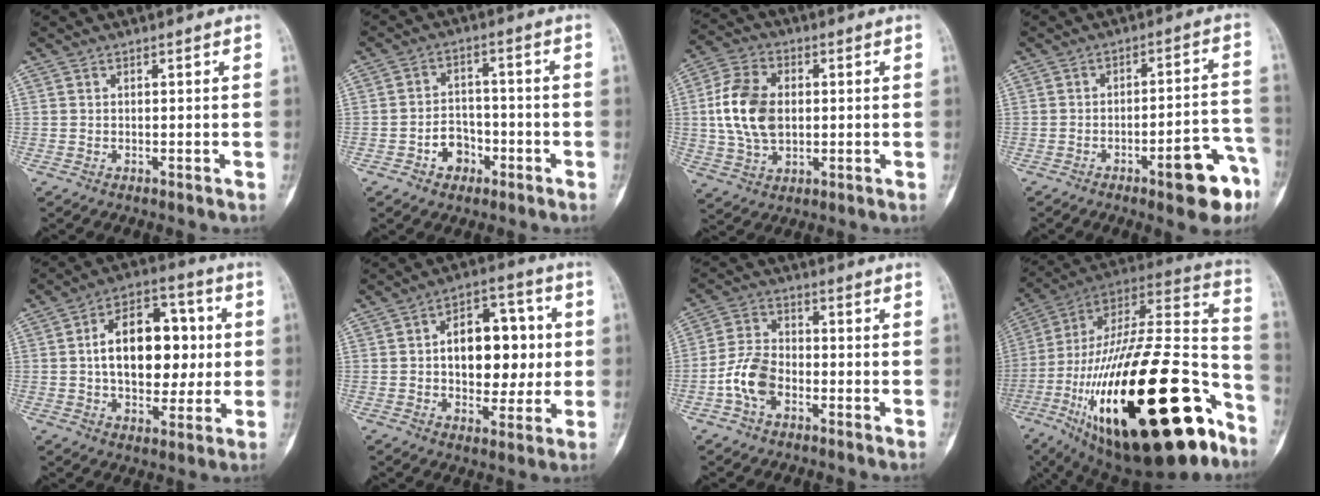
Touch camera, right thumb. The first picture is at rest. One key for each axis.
{"total": 6.1, "fx": -2.8, "fy": 4.7, "fz": 2.7, "tx": -0.011, "ty": 0.032, "tz": -0.043}
{"total": 12.8, "fx": 0.9, "fy": 8.5, "fz": 9.5, "tx": -0.175, "ty": 0.006, "tz": 0.018}
{"total": 12.1, "fx": -6.3, "fy": 3.3, "fz": 9.8, "tx": -0.102, "ty": 0.046, "tz": -0.079}
{"total": 17.8, "fx": 1.3, "fy": 11.1, "fz": 13.9, "tx": -0.170, "ty": 0.023, "tz": 0.019}
{"total": 15.8, "fx": 0.9, "fy": 9.9, "fz": 12.3, "tx": -0.125, "ty": 0.022, "tz": 0.012}
{"total": 8.1, "fx": -3.0, "fy": 5.2, "fz": 5.5, "tx": -0.104, "ty": 0.026, "tz": -0.065}
{"total": 45.3, "fx": -18.6, "fy": 17.1, "fz": 37.7, "tx": -0.607, "ty": 0.050, "tz": -0.296}